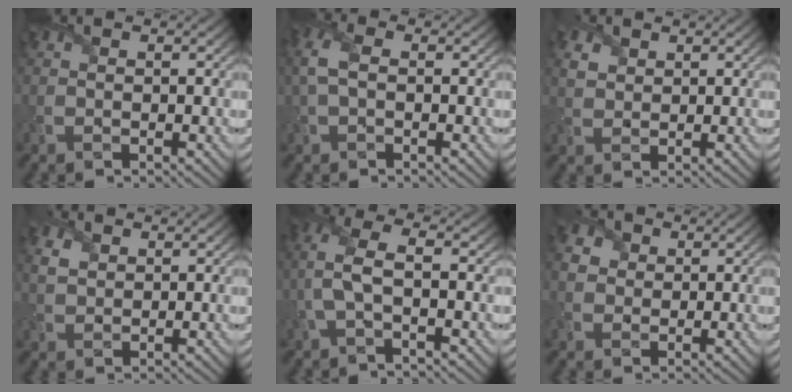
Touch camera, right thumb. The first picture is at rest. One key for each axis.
{"total": 4.1, "fx": 0.3, "fy": 2.2, "fz": 3.5, "tx": -0.091, "ty": 0.013, "tz": 0.002}
{"total": 2.2, "fx": 1.3, "fy": 1.5, "fz": 0.9, "tx": -0.031, "ty": 0.003, "tz": 0.027}
{"total": 2.7, "fx": 1.3, "fy": 1.7, "fz": 1.6, "tx": -0.047, "ty": 0.004, "tz": 0.028}
{"total": 4.7, "fx": -0.7, "fy": 1.4, "fz": 4.5, "tx": -0.113, "ty": 0.016, "tz": -0.021}
{"total": 3.4, "fx": 1.2, "fy": 2.9, "fz": 1.4, "tx": -0.055, "ty": 0.007, "tz": 0.020}